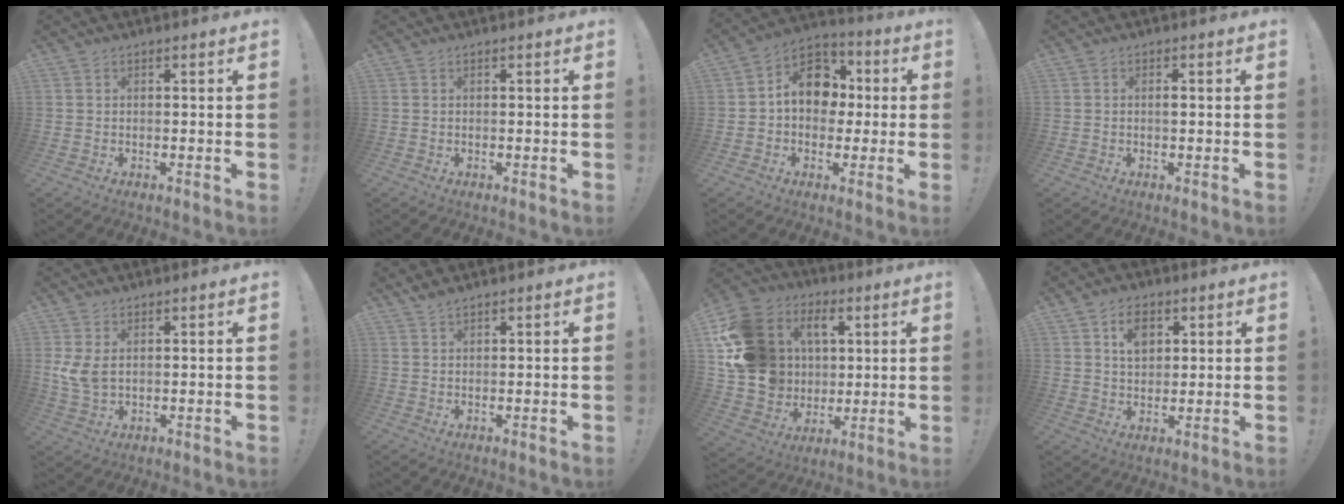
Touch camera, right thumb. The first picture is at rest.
{"total": 0.0}
{"total": 13.6, "force": [2.0, 10.6, 8.2], "torque": [-0.115, 0.013, 0.046]}
{"total": 0.9, "force": [-0.2, 0.1, 0.9], "torque": [-0.013, 0.001, -0.006]}
{"total": 5.9, "force": [1.9, 3.2, 4.5], "torque": [-0.087, -0.014, 0.033]}
{"total": 1.5, "force": [1.3, 0.2, 0.8], "torque": [-0.019, -0.001, 0.025]}
{"total": 20.4, "force": [5.4, 17.5, 8.9], "torque": [-0.165, -0.011, 0.132]}
{"total": 7.5, "force": [3.0, 5.3, 4.4], "torque": [-0.060, -0.003, 0.053]}